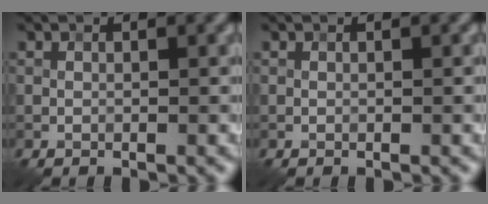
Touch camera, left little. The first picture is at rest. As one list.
[{"total": 0.0}]